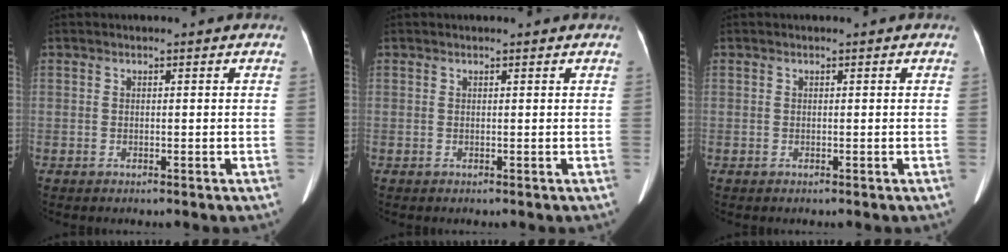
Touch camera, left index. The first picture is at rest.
{"total": 1.4, "force": [1.4, 0.2, 0.5], "torque": [-0.005, -0.007, 0.009]}
{"total": 0.0}